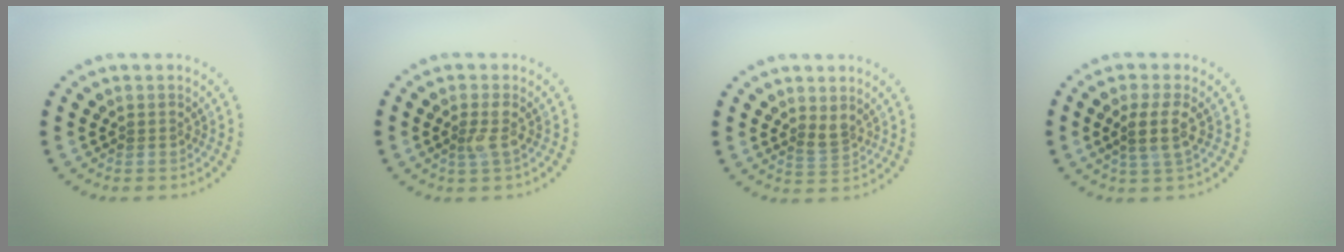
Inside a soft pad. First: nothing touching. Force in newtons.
{"total": 1.5, "press": 1.3, "slide": 0.8}
{"total": 1.6, "press": 1.3, "slide": 0.9}
{"total": 2.6, "press": 2.1, "slide": 1.5}